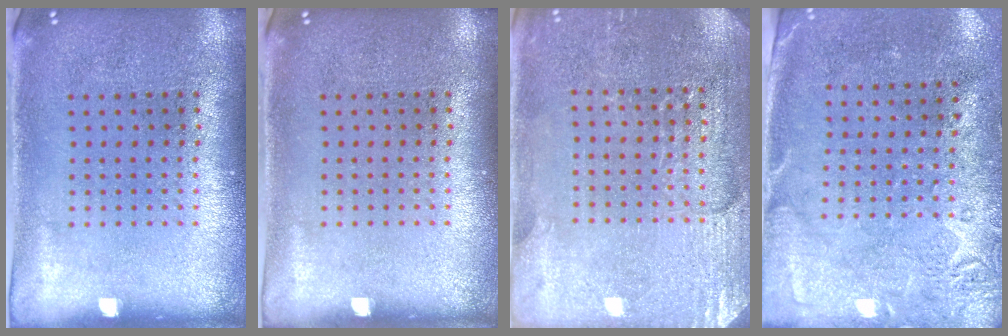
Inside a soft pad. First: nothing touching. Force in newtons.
{"total": 0.0}
{"total": 2.9, "press": 2.8, "slide": 0.3}
{"total": 2.8, "press": 2.2, "slide": 1.7}